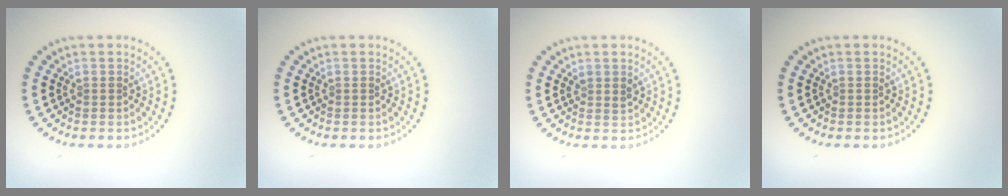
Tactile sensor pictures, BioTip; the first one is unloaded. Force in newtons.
{"total": 0.0}
{"total": 1.0, "press": 0.9, "slide": 0.5}
{"total": 0.0}